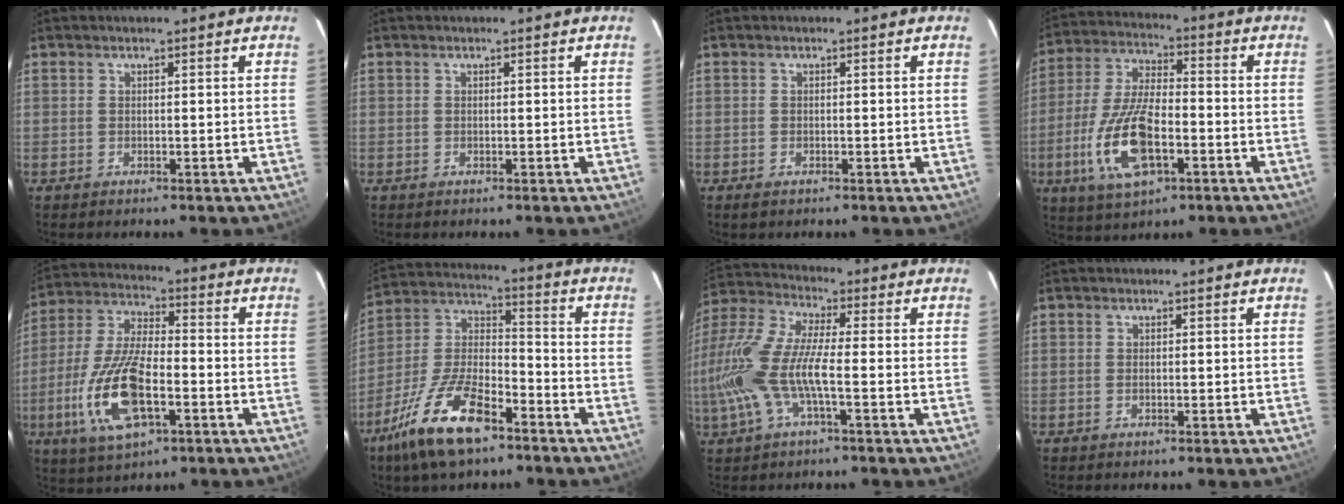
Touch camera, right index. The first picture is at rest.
{"total": 0.0}
{"total": 0.8, "force": [-0.5, 0.4, 0.5], "torque": [-0.008, -0.003, -0.011]}
{"total": 15.5, "force": [-5.3, 6.3, 13.1], "torque": [-0.284, -0.009, -0.096]}
{"total": 16.6, "force": [-5.6, 6.6, 14.2], "torque": [-0.309, -0.012, -0.103]}
{"total": 17.4, "force": [-10.8, 6.7, 11.8], "torque": [-0.252, -0.004, -0.201]}
{"total": 15.2, "force": [-3.5, 3.7, 14.3], "torque": [-0.293, -0.007, -0.073]}
{"total": 0.0}